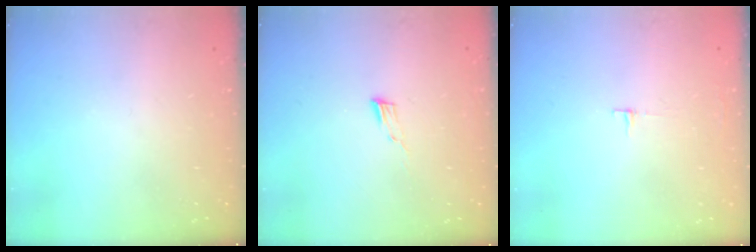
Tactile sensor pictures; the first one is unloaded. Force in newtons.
{"total": 4.4, "press": 4.3, "slide": 1.0}
{"total": 3.3, "press": 3.3, "slide": 0.4}